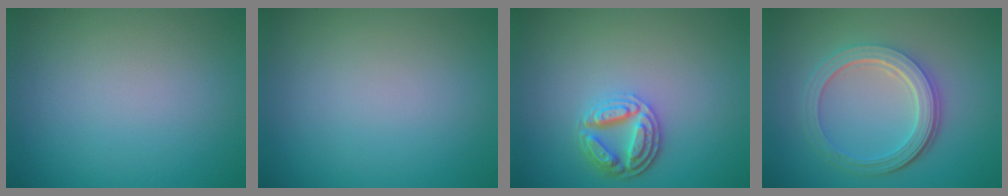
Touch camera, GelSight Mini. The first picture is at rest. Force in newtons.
{"total": 0.0}
{"total": 3.8, "press": 3.2, "slide": 2.0}
{"total": 5.2, "press": 3.7, "slide": 3.6}